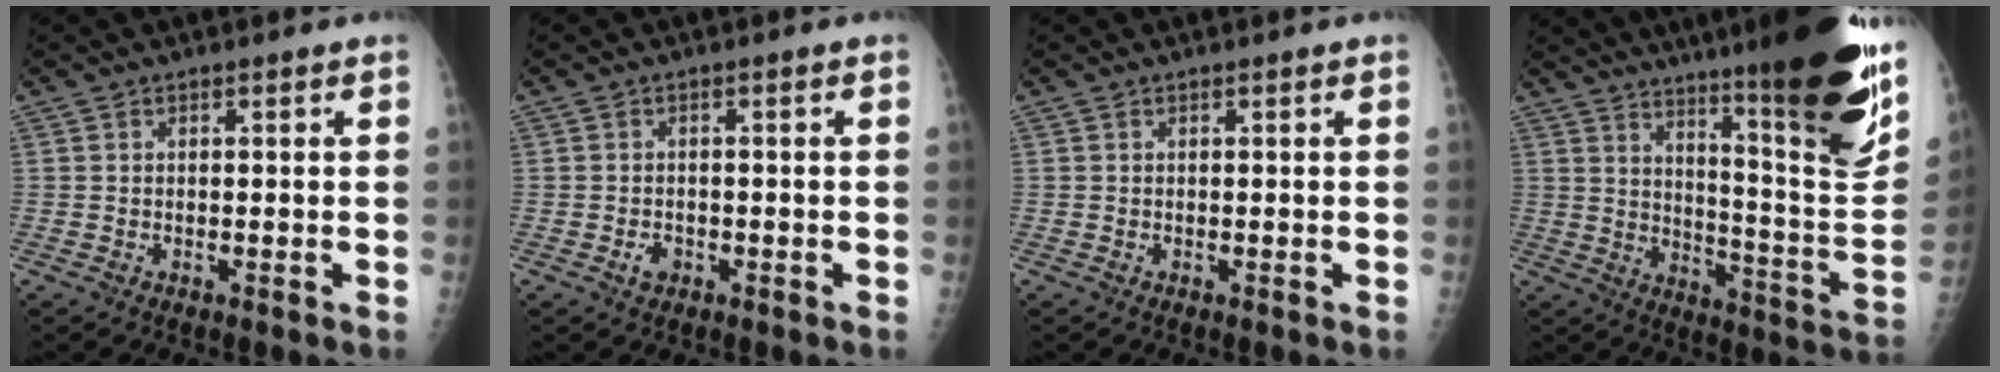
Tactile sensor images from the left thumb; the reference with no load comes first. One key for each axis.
{"total": 1.9, "fx": -0.8, "fy": 1.4, "fz": 0.9, "tx": -0.010, "ty": 0.005, "tz": -0.011}
{"total": 0.0}
{"total": 26.5, "fx": 16.8, "fy": 3.0, "fz": 20.2, "tx": -0.267, "ty": -0.093, "tz": 0.246}